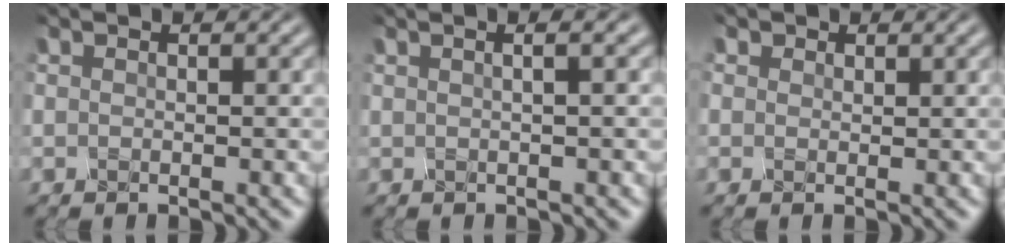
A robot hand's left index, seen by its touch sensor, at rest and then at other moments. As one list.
[{"total": 4.3, "force": [1.7, 2.1, 3.3], "torque": [-0.023, 0.040, 0.006]}, {"total": 1.4, "force": [-0.5, -0.5, -1.2], "torque": [0.013, -0.005, 0.012]}]